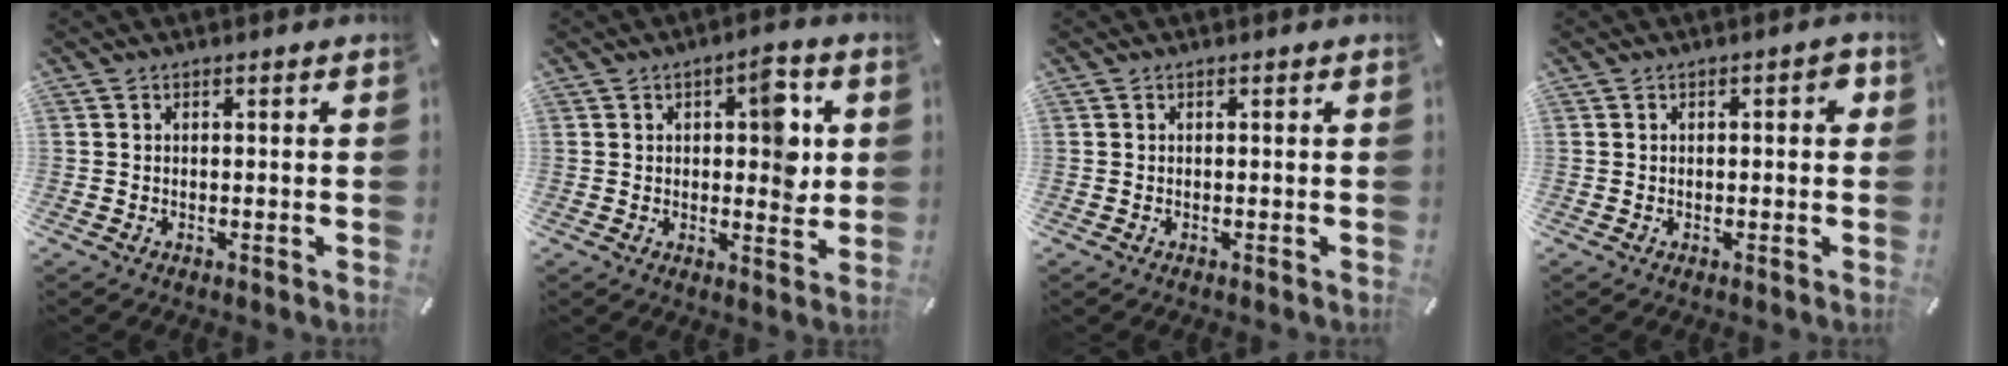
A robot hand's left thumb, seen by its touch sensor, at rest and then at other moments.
{"total": 9.2, "force": [2.1, 4.6, 7.7], "torque": [-0.080, -0.013, 0.027]}
{"total": 0.0}
{"total": 2.6, "force": [0.3, 1.1, 2.3], "torque": [-0.029, 0.002, -0.002]}